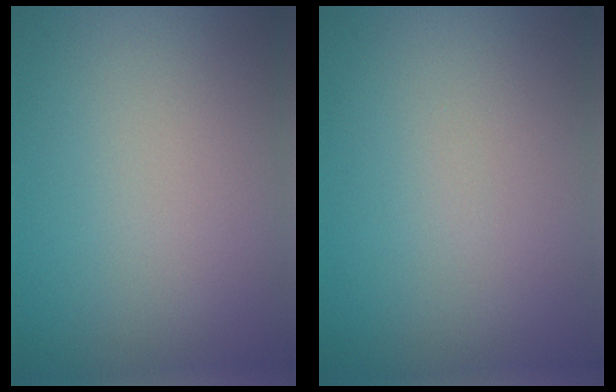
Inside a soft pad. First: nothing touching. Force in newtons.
{"total": 0.0}